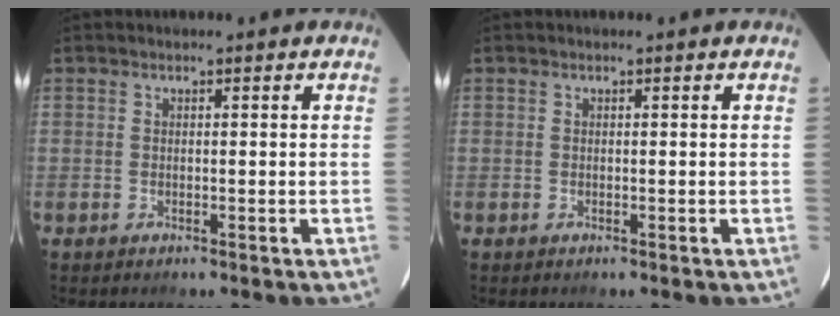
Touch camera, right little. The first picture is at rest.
{"total": 0.0}